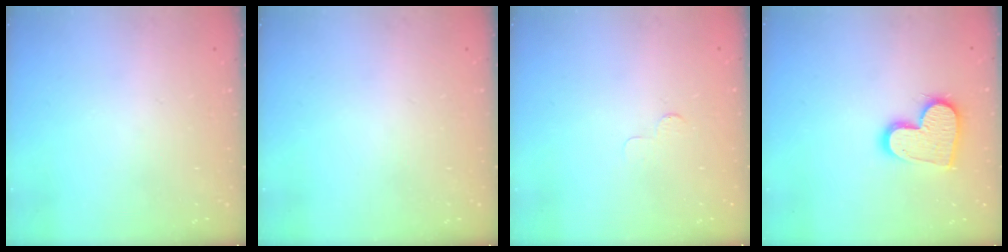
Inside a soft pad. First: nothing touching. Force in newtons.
{"total": 0.0}
{"total": 2.1, "press": 2.1, "slide": 0.2}
{"total": 14.9, "press": 14.9, "slide": 1.0}